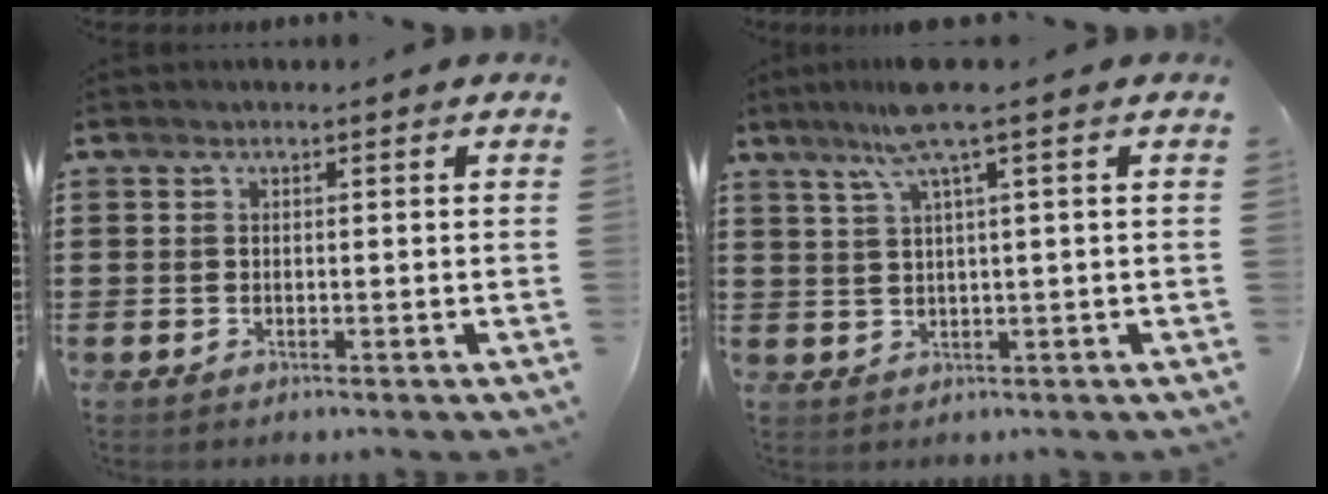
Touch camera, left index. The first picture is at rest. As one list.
[{"total": 6.0, "force": [2.8, -0.5, 5.3], "torque": [-0.108, 0.004, 0.047]}]